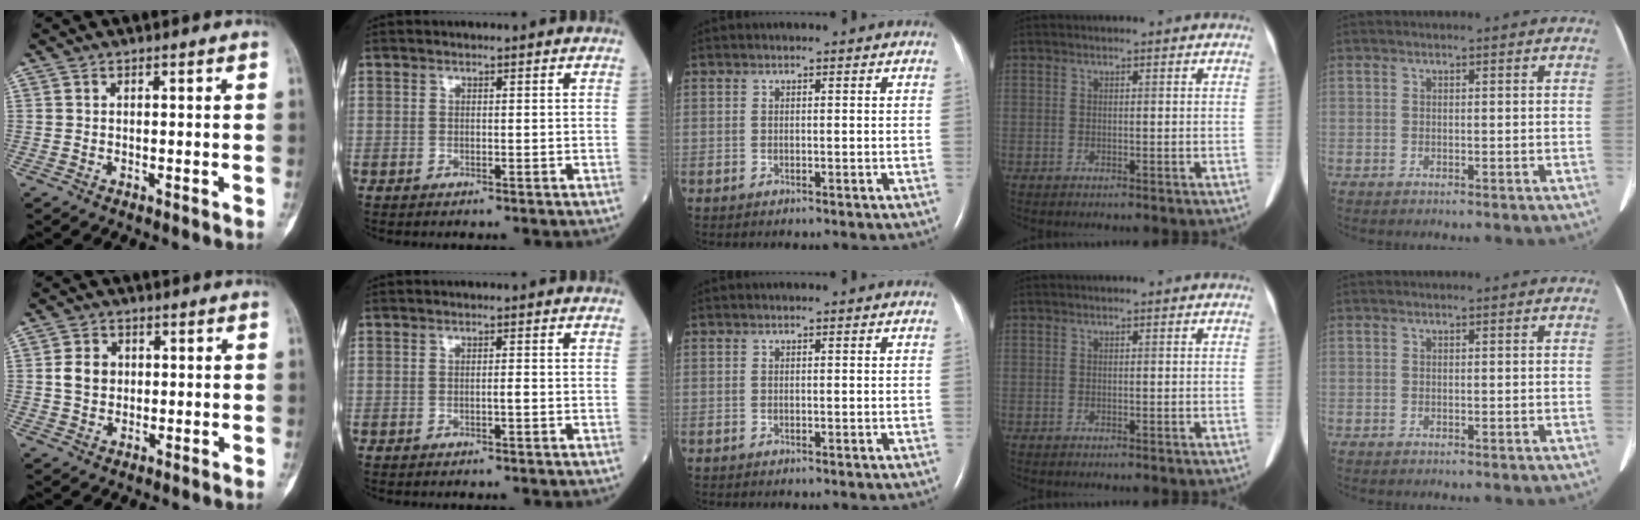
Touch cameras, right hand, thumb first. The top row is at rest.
{"thumb": {"total": 4.7, "force": [0.5, 3.9, 2.5], "torque": [-0.032, 0.003, 0.006]}, "index": {"total": 0.7, "force": [-0.3, -0.1, 0.6], "torque": [-0.010, 0.001, -0.006]}}